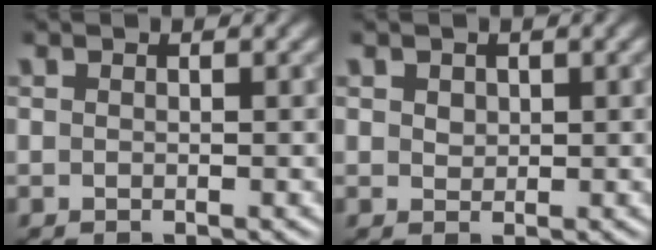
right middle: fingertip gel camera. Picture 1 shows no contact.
{"total": 1.0, "force": [0.5, 0.8, 0.4], "torque": [-0.008, 0.000, 0.011]}